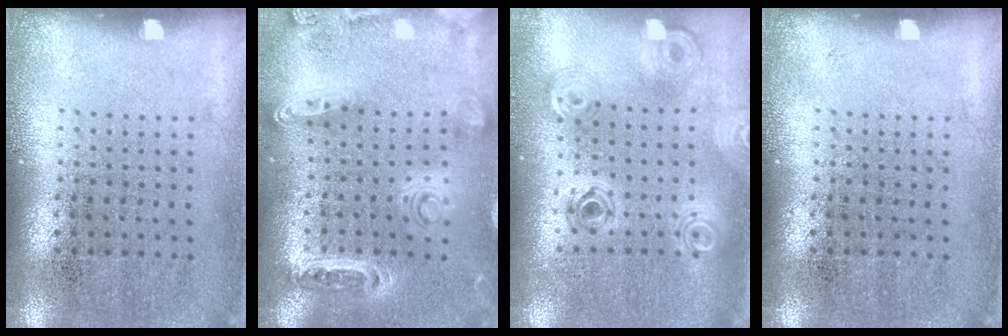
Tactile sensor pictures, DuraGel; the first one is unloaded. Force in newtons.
{"total": 1.4, "press": 1.3, "slide": 0.3}
{"total": 0.9, "press": 0.9, "slide": 0.2}
{"total": 0.0}